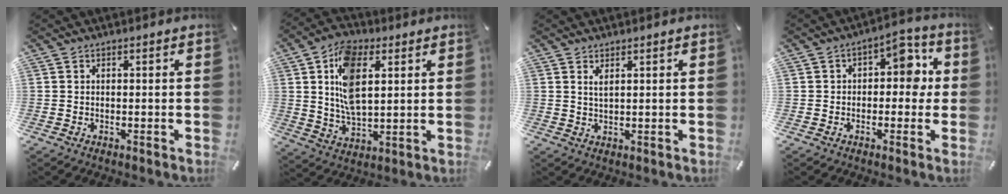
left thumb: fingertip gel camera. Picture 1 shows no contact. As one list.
[{"total": 13.1, "force": [3.7, 8.0, 9.7], "torque": [-0.210, 0.002, 0.064]}, {"total": 2.0, "force": [1.2, 0.5, 1.5], "torque": [-0.033, 0.000, 0.022]}, {"total": 8.0, "force": [0.9, 5.3, 5.9], "torque": [-0.059, -0.003, 0.004]}]